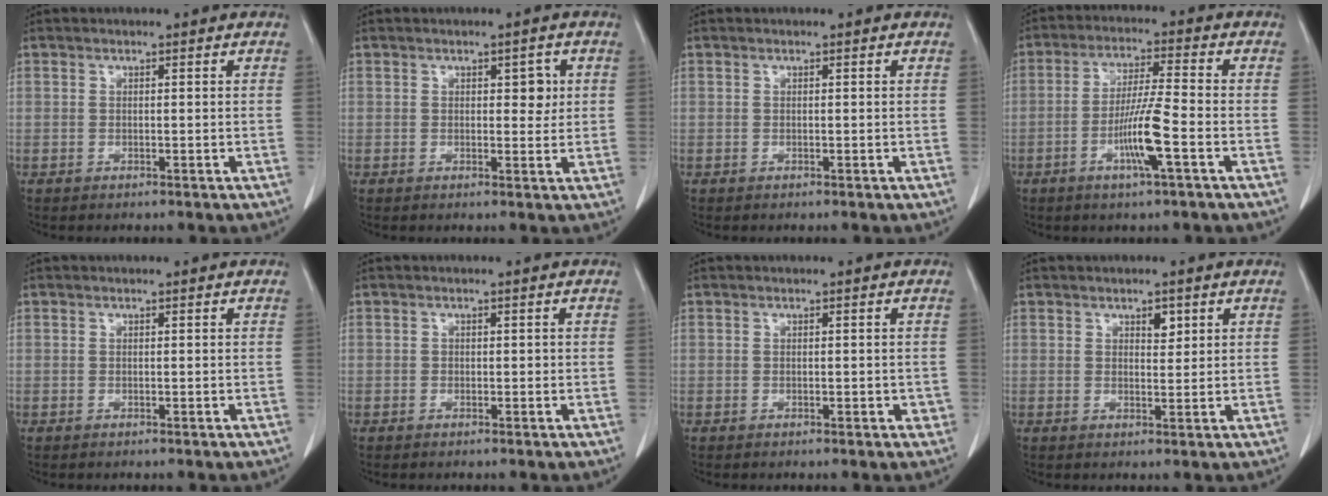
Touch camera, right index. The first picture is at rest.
{"total": 2.6, "force": [0.7, 1.5, 2.1], "torque": [-0.021, 0.002, 0.009]}
{"total": 0.0}
{"total": 8.2, "force": [-3.0, -0.3, 7.7], "torque": [-0.146, -0.006, -0.058]}
{"total": 0.0}
{"total": 1.1, "force": [-0.1, 1.0, 0.4], "torque": [-0.002, 0.004, -0.003]}
{"total": 1.5, "force": [-0.2, 0.7, 1.3], "torque": [-0.014, 0.003, -0.001]}
{"total": 2.1, "force": [1.1, 1.0, 1.4], "torque": [-0.018, -0.005, 0.018]}